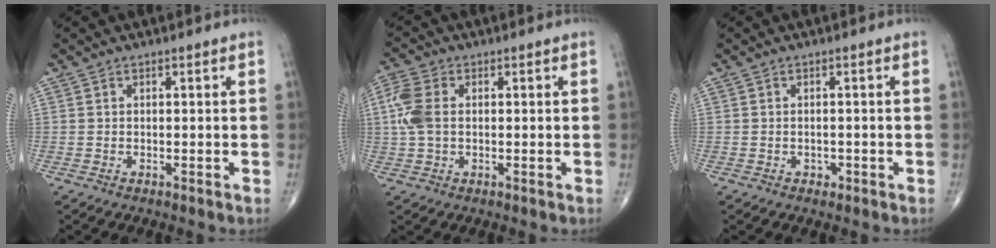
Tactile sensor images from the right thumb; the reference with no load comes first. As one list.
[{"total": 6.6, "force": [0.7, 4.2, 5.1], "torque": [-0.132, 0.012, 0.011]}, {"total": 1.1, "force": [-0.5, 0.9, 0.4], "torque": [-0.001, 0.004, -0.005]}]